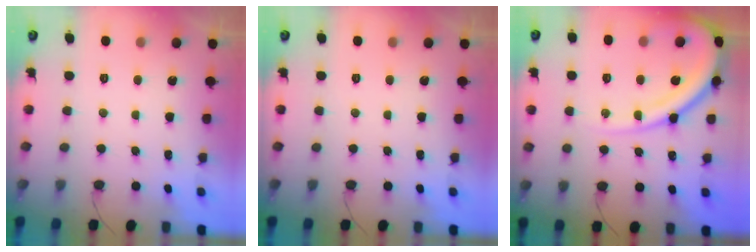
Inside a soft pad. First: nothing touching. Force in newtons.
{"total": 0.0}
{"total": 15.0, "press": 14.8, "slide": 1.9}